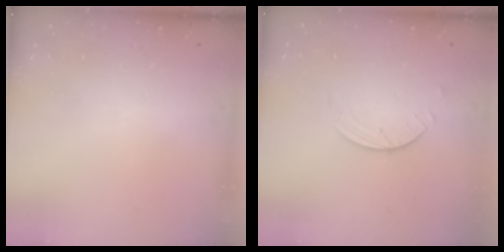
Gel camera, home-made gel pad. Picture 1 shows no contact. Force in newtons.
{"total": 1.7, "press": 1.7, "slide": 0.2}